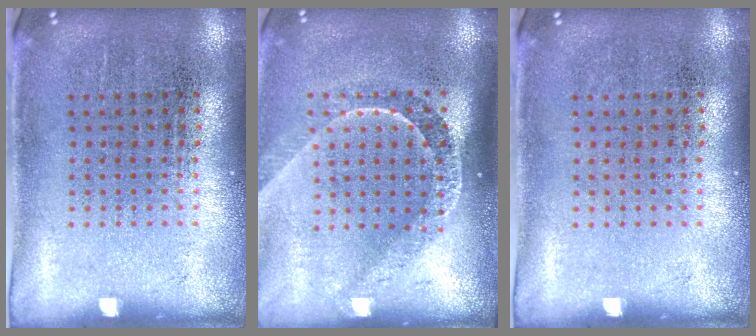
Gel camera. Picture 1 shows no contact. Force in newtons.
{"total": 2.2, "press": 1.6, "slide": 1.4}
{"total": 0.0}